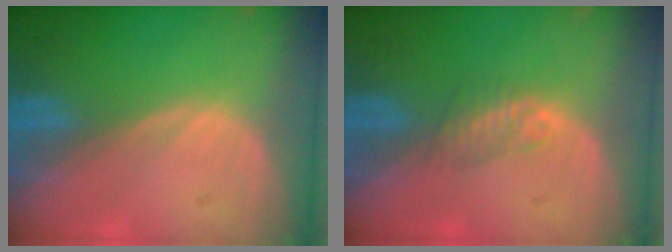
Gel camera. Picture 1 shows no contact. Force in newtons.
{"total": 2.2, "press": 1.9, "slide": 1.0}